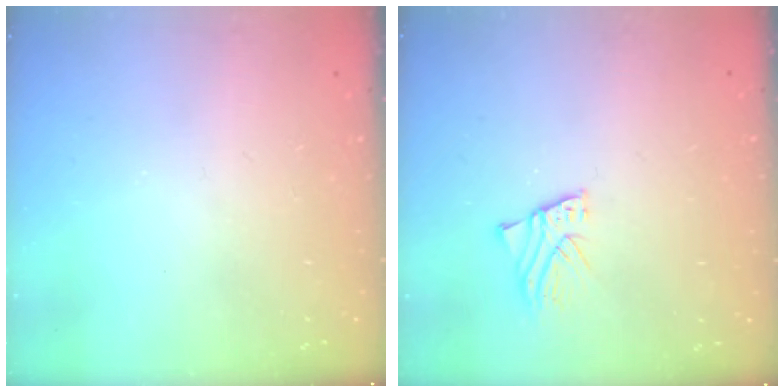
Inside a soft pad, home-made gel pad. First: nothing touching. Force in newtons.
{"total": 1.5, "press": 1.5, "slide": 0.2}